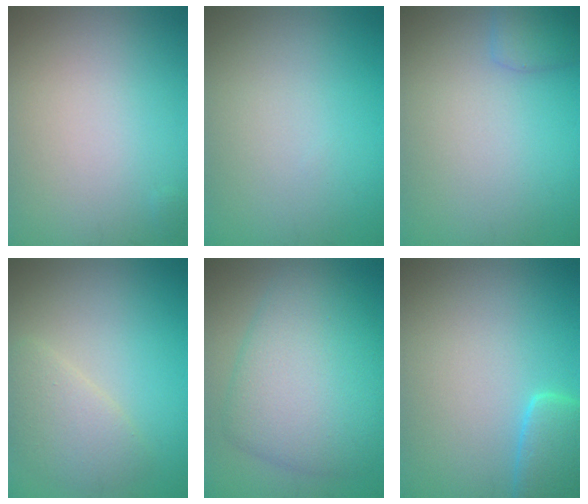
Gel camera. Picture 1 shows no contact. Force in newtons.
{"total": 0.0}
{"total": 1.7, "press": 1.7, "slide": 0.1}
{"total": 2.7, "press": 2.7, "slide": 0.2}
{"total": 8.0, "press": 8.0, "slide": 0.2}
{"total": 3.9, "press": 3.9, "slide": 0.4}